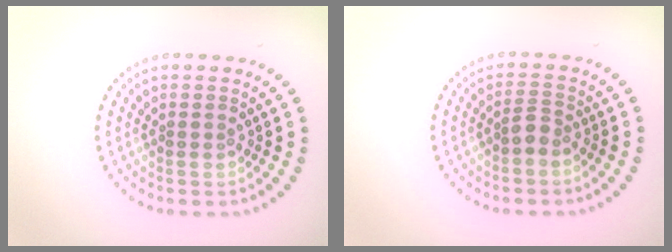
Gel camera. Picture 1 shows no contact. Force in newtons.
{"total": 1.5, "press": 1.1, "slide": 0.9}